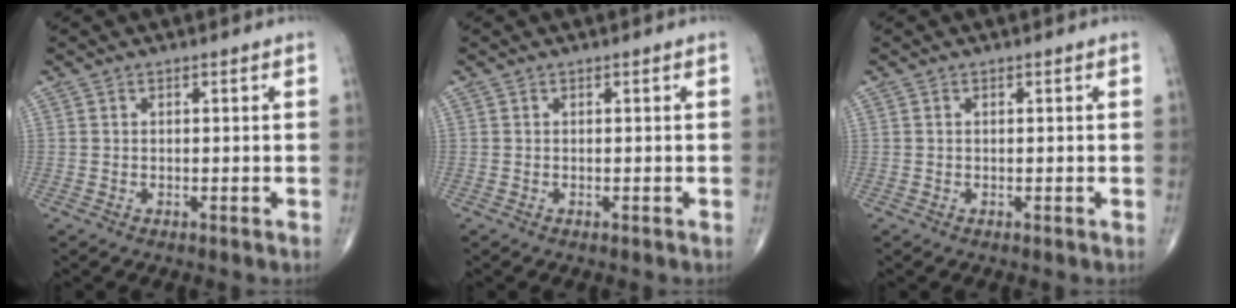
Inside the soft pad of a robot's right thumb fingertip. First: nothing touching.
{"total": 0.0}
{"total": 0.0}